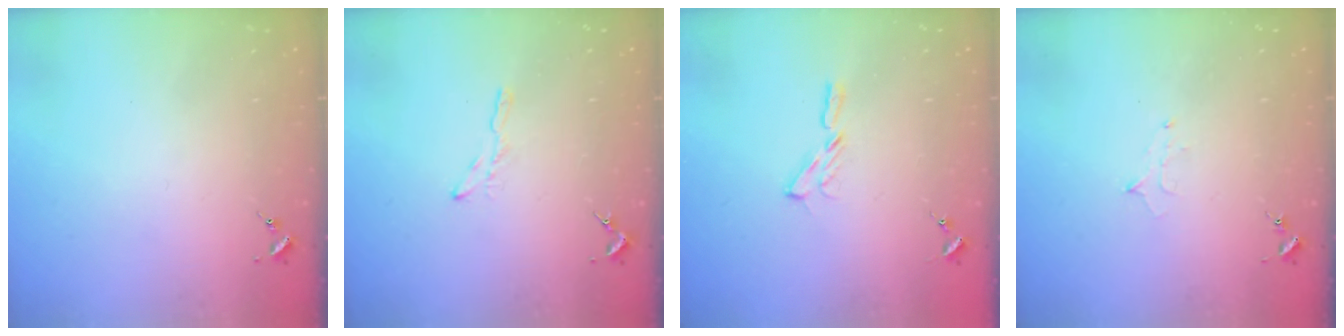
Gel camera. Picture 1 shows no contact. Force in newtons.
{"total": 3.8, "press": 3.7, "slide": 0.4}
{"total": 4.0, "press": 4.0, "slide": 0.4}
{"total": 5.8, "press": 5.7, "slide": 0.6}